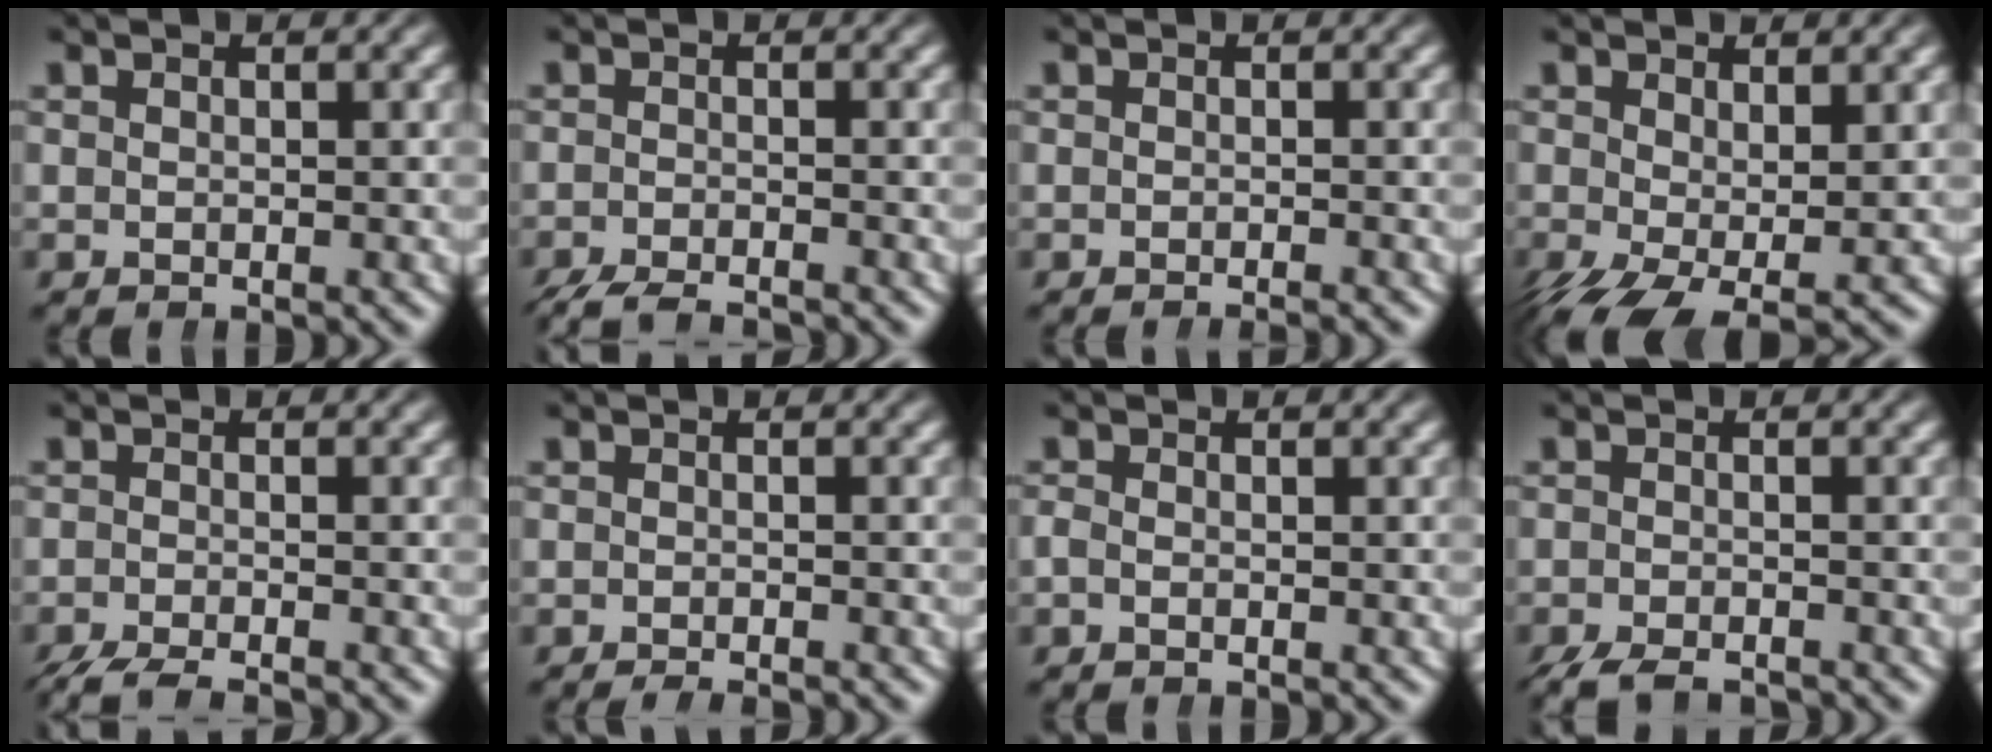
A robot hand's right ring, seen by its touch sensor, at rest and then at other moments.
{"total": 3.1, "force": [-2.9, 0.5, 0.6], "torque": [-0.021, -0.013, -0.050]}
{"total": 0.9, "force": [-0.8, -0.2, 0.2], "torque": [-0.003, 0.001, -0.016]}
{"total": 4.0, "force": [-1.7, 2.0, 3.0], "torque": [-0.053, -0.029, -0.011]}
{"total": 3.1, "force": [-2.9, 0.8, 0.9], "torque": [-0.025, -0.015, -0.046]}
{"total": 1.2, "force": [-1.2, -0.1, 0.1], "torque": [-0.004, -0.002, -0.024]}
{"total": 1.0, "force": [-0.7, 0.6, 0.3], "torque": [-0.019, -0.005, -0.014]}
{"total": 3.0, "force": [-2.8, 0.7, 0.8], "torque": [-0.024, -0.018, -0.044]}